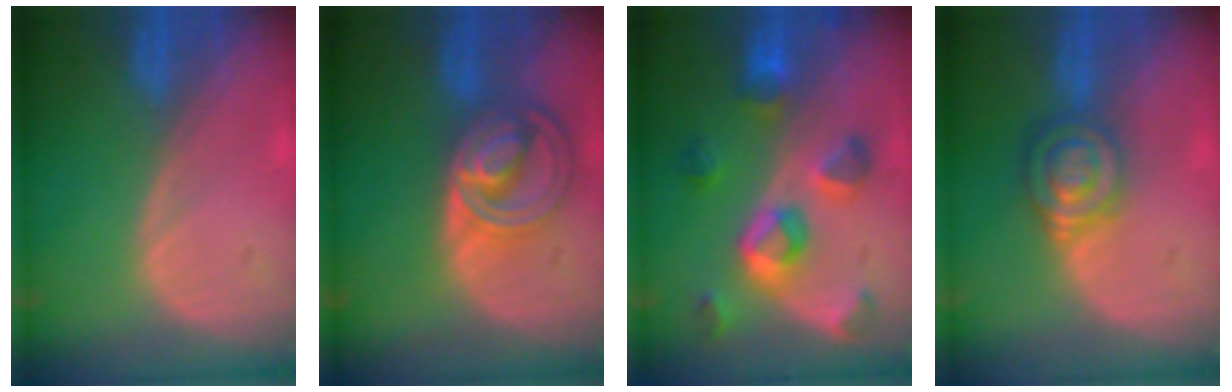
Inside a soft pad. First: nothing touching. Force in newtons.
{"total": 8.5, "press": 7.3, "slide": 4.4}
{"total": 8.3, "press": 8.1, "slide": 1.9}
{"total": 6.5, "press": 5.7, "slide": 3.2}